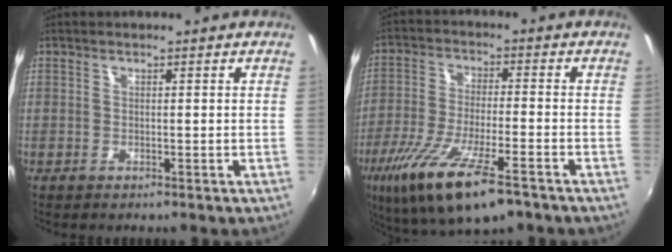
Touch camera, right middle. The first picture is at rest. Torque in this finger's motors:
{"motor_torque": [1.31, -0.83, 0.37, 0.21]}